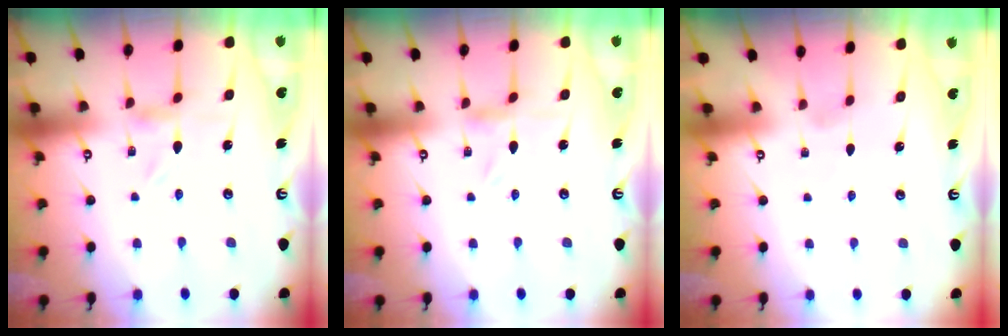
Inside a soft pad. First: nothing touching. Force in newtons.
{"total": 0.0}
{"total": 0.9, "press": 0.9, "slide": 0.1}